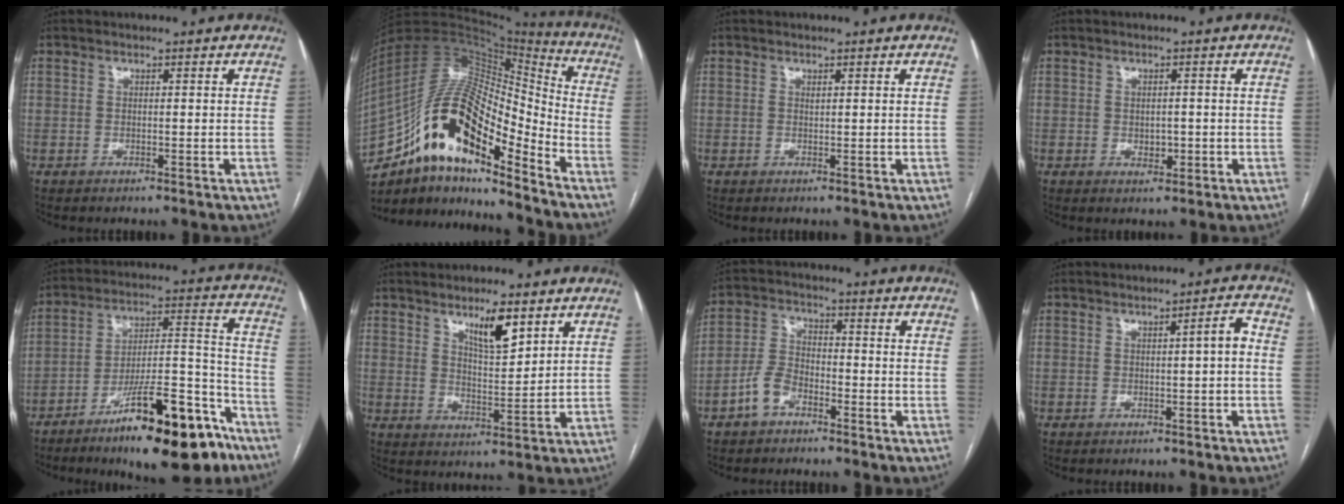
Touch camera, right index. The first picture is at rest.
{"total": 20.5, "force": [-12.1, 6.0, 15.4], "torque": [-0.302, 0.029, -0.208]}
{"total": 0.0}
{"total": 2.0, "force": [-0.4, 1.4, 1.4], "torque": [-0.022, 0.002, 0.001]}
{"total": 21.1, "force": [-14.1, 4.5, 15.1], "torque": [-0.194, 0.027, -0.219]}
{"total": 6.6, "force": [4.1, 1.5, 4.9], "torque": [-0.086, -0.007, 0.072]}
{"total": 5.7, "force": [-3.3, 3.3, 3.2], "torque": [-0.076, 0.013, -0.066]}
{"total": 2.5, "force": [-0.1, 0.1, 2.5], "torque": [-0.032, 0.006, -0.001]}